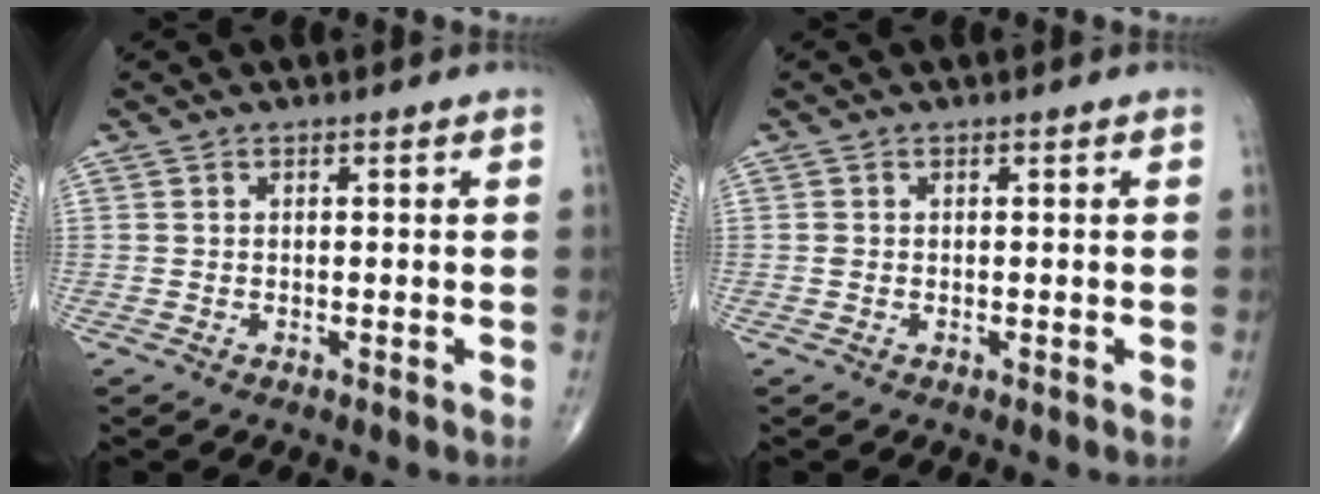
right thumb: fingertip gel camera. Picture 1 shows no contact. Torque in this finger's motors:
{"motor_torque": [0.19, 0.43, 0.34, 0.03, -0.05]}